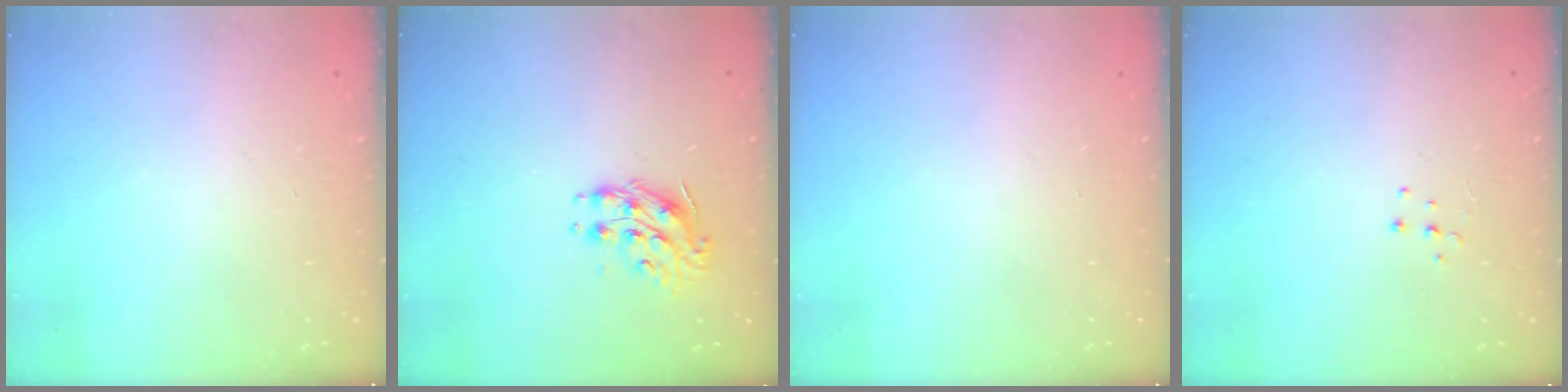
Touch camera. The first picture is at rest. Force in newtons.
{"total": 9.0, "press": 9.0, "slide": 0.1}
{"total": 0.0}
{"total": 4.3, "press": 4.3, "slide": 0.3}